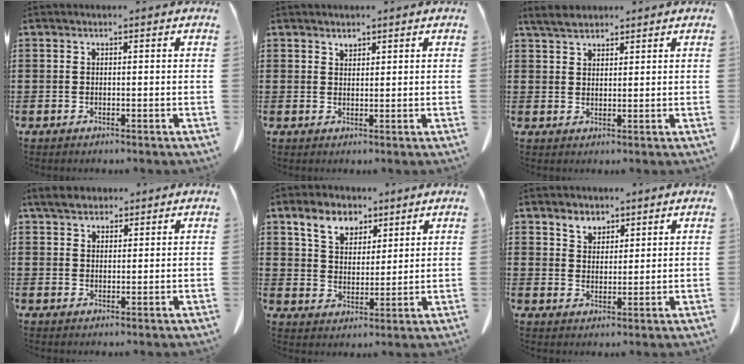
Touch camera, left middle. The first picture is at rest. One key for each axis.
{"total": 1.4, "fx": 1.3, "fy": 0.3, "fz": 0.2, "tx": -0.006, "ty": -0.003, "tz": 0.027}
{"total": 3.3, "fx": 2.7, "fy": 1.3, "fz": 1.4, "tx": -0.036, "ty": 0.003, "tz": 0.051}
{"total": 3.7, "fx": 3.0, "fy": 1.7, "fz": 1.3, "tx": -0.027, "ty": 0.001, "tz": 0.055}
{"total": 6.8, "fx": 4.7, "fy": 4.1, "fz": 2.6, "tx": -0.067, "ty": 0.004, "tz": 0.085}
{"total": 3.3, "fx": 2.7, "fy": 1.9, "fz": 0.5, "tx": -0.011, "ty": 0.002, "tz": 0.050}